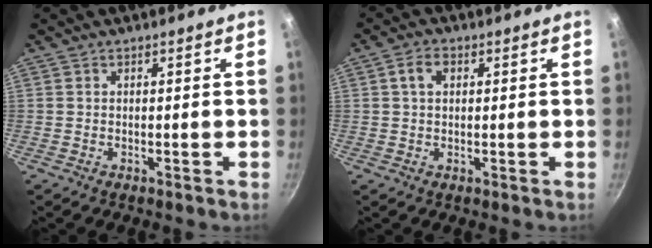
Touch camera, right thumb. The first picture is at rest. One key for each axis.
{"total": 3.4, "fx": 0.9, "fy": 2.3, "fz": 2.3, "tx": -0.033, "ty": 0.006, "tz": 0.012}